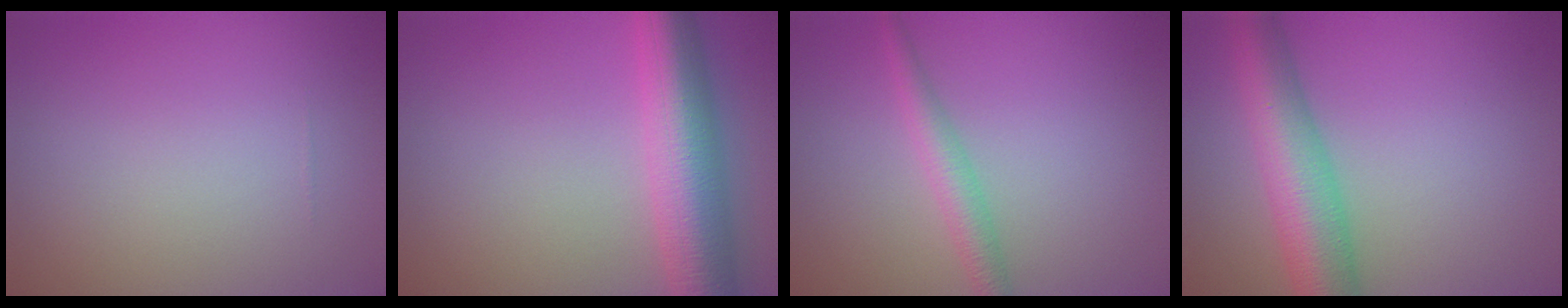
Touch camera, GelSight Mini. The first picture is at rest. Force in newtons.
{"total": 8.4, "press": 8.4, "slide": 0.2}
{"total": 2.5, "press": 2.5, "slide": 0.1}
{"total": 7.8, "press": 7.8, "slide": 0.2}